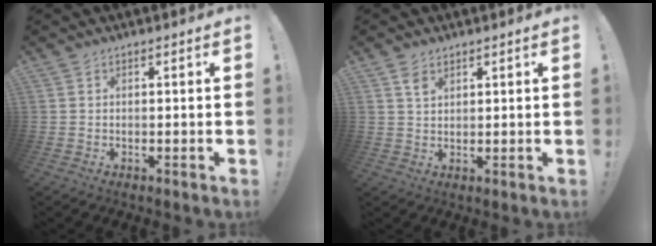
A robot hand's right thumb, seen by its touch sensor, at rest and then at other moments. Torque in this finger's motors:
{"motor_torque": [0.01, 0.02, 0.21, 0.19, 0.00]}